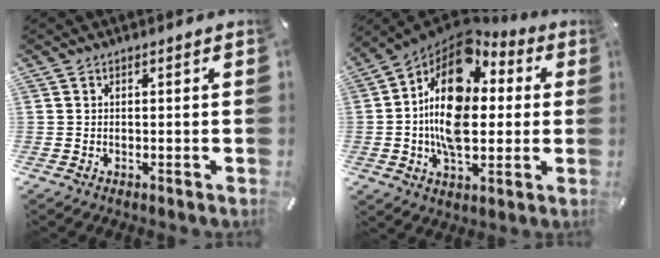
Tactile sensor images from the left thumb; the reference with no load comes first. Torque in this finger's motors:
{"motor_torque": [2.38, 2.62, 2.30, -0.47, 0.38]}